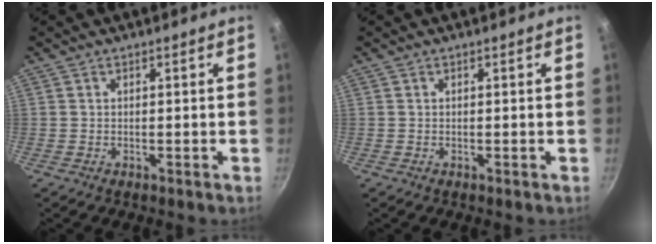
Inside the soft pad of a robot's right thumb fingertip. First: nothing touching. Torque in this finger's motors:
{"motor_torque": [-0.06, 0.04, 0.26, 0.07, 0.04]}